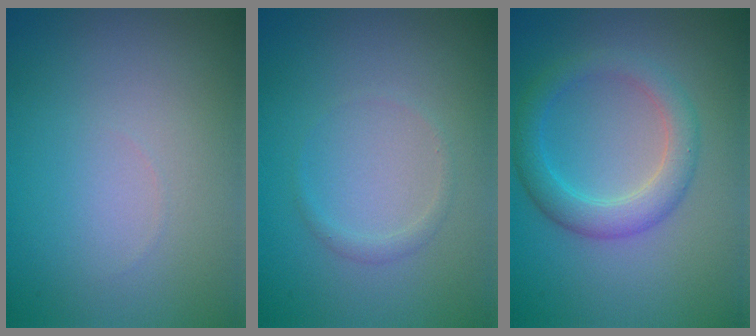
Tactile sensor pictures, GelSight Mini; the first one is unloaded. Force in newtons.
{"total": 0.8, "press": 0.8, "slide": 0.1}
{"total": 3.6, "press": 3.6, "slide": 0.1}